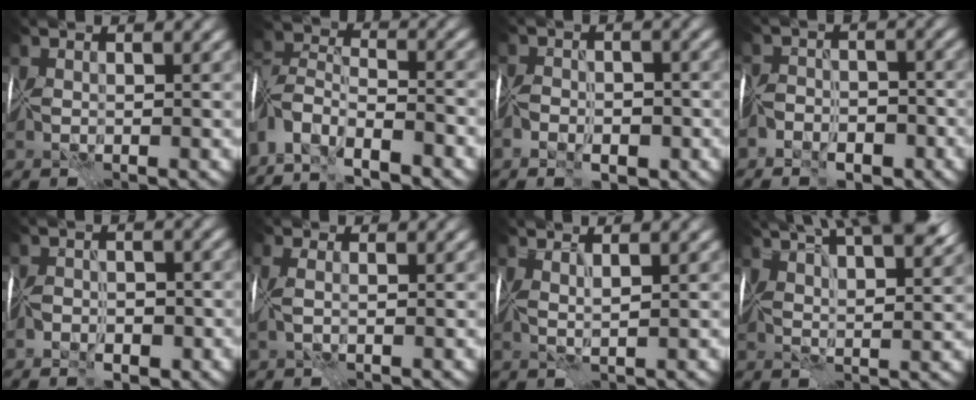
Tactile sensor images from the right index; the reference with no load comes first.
{"total": 7.9, "force": [-6.2, 3.1, 3.7], "torque": [-0.065, 0.002, -0.122]}
{"total": 4.1, "force": [-2.9, 2.1, 2.0], "torque": [-0.018, -0.001, -0.057]}
{"total": 5.3, "force": [-4.2, 2.8, 1.4], "torque": [0.009, -0.001, -0.074]}
{"total": 2.8, "force": [-2.1, 1.5, 1.1], "torque": [-0.004, 0.001, -0.040]}
{"total": 1.4, "force": [0.2, 0.3, 1.3], "torque": [-0.027, 0.008, 0.002]}
{"total": 1.4, "force": [0.9, -0.4, 0.9], "torque": [-0.009, 0.003, 0.013]}
{"total": 13.2, "force": [8.6, 4.7, 8.8], "torque": [-0.118, 0.043, 0.102]}